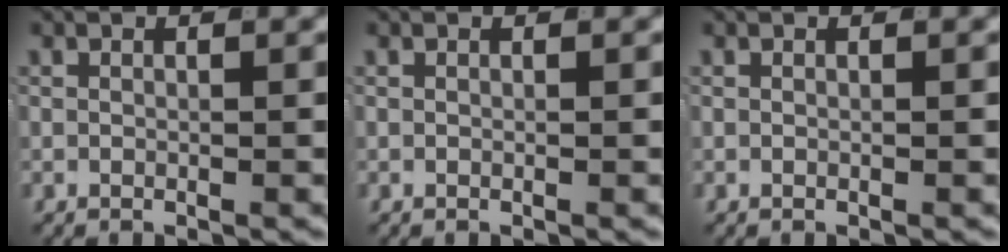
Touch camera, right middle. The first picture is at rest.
{"total": 0.0}
{"total": 0.0}